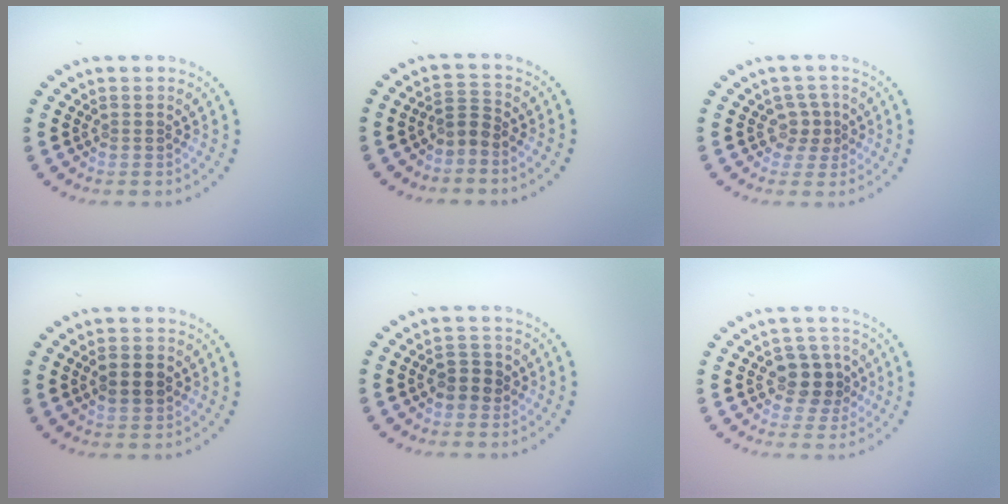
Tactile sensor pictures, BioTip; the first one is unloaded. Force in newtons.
{"total": 1.7, "press": 1.2, "slide": 1.2}
{"total": 1.9, "press": 1.5, "slide": 1.1}
{"total": 3.2, "press": 3.2, "slide": 0.1}
{"total": 1.8, "press": 1.7, "slide": 0.5}
{"total": 3.6, "press": 3.3, "slide": 1.3}